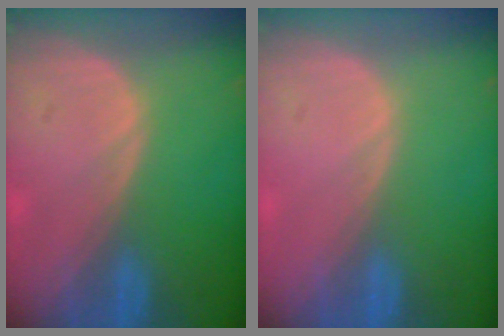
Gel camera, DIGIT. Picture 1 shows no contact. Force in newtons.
{"total": 0.0}